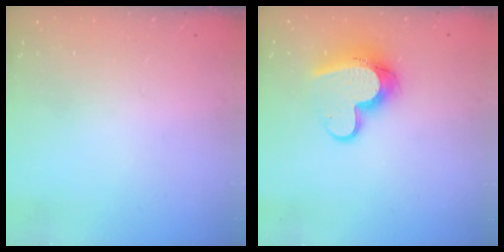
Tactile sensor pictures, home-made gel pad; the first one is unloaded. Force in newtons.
{"total": 12.6, "press": 12.6, "slide": 1.2}